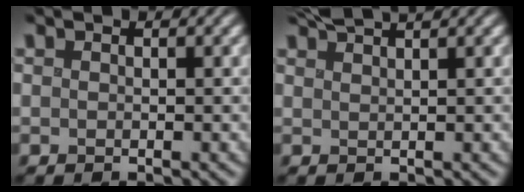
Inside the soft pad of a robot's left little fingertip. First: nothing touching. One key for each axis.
{"total": 2.7, "fx": 2.3, "fy": 0.3, "fz": 1.3, "tx": -0.008, "ty": 0.010, "tz": 0.036}